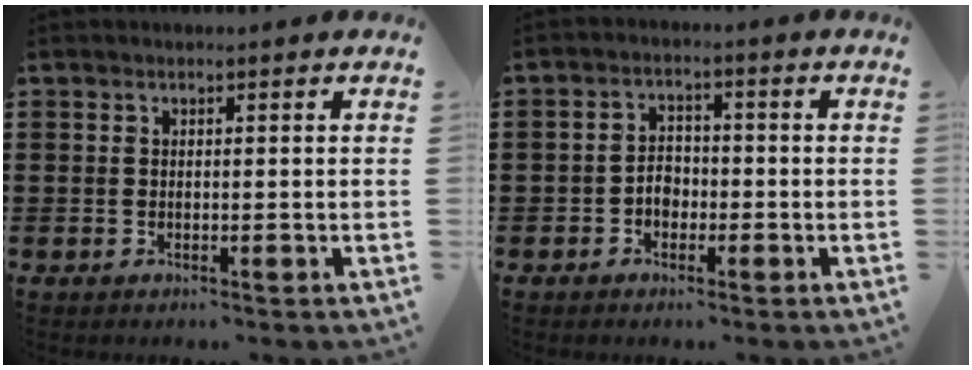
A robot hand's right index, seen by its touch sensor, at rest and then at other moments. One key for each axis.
{"total": 2.9, "fx": -1.2, "fy": 2.3, "fz": 1.4, "tx": -0.031, "ty": 0.005, "tz": -0.026}